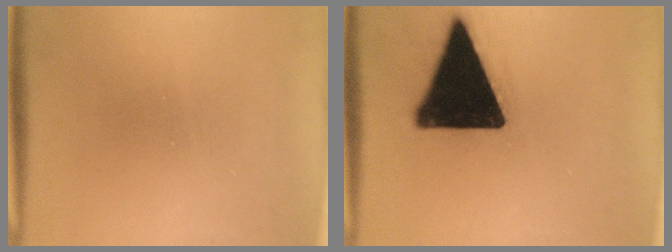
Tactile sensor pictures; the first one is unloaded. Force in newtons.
{"total": 19.7}